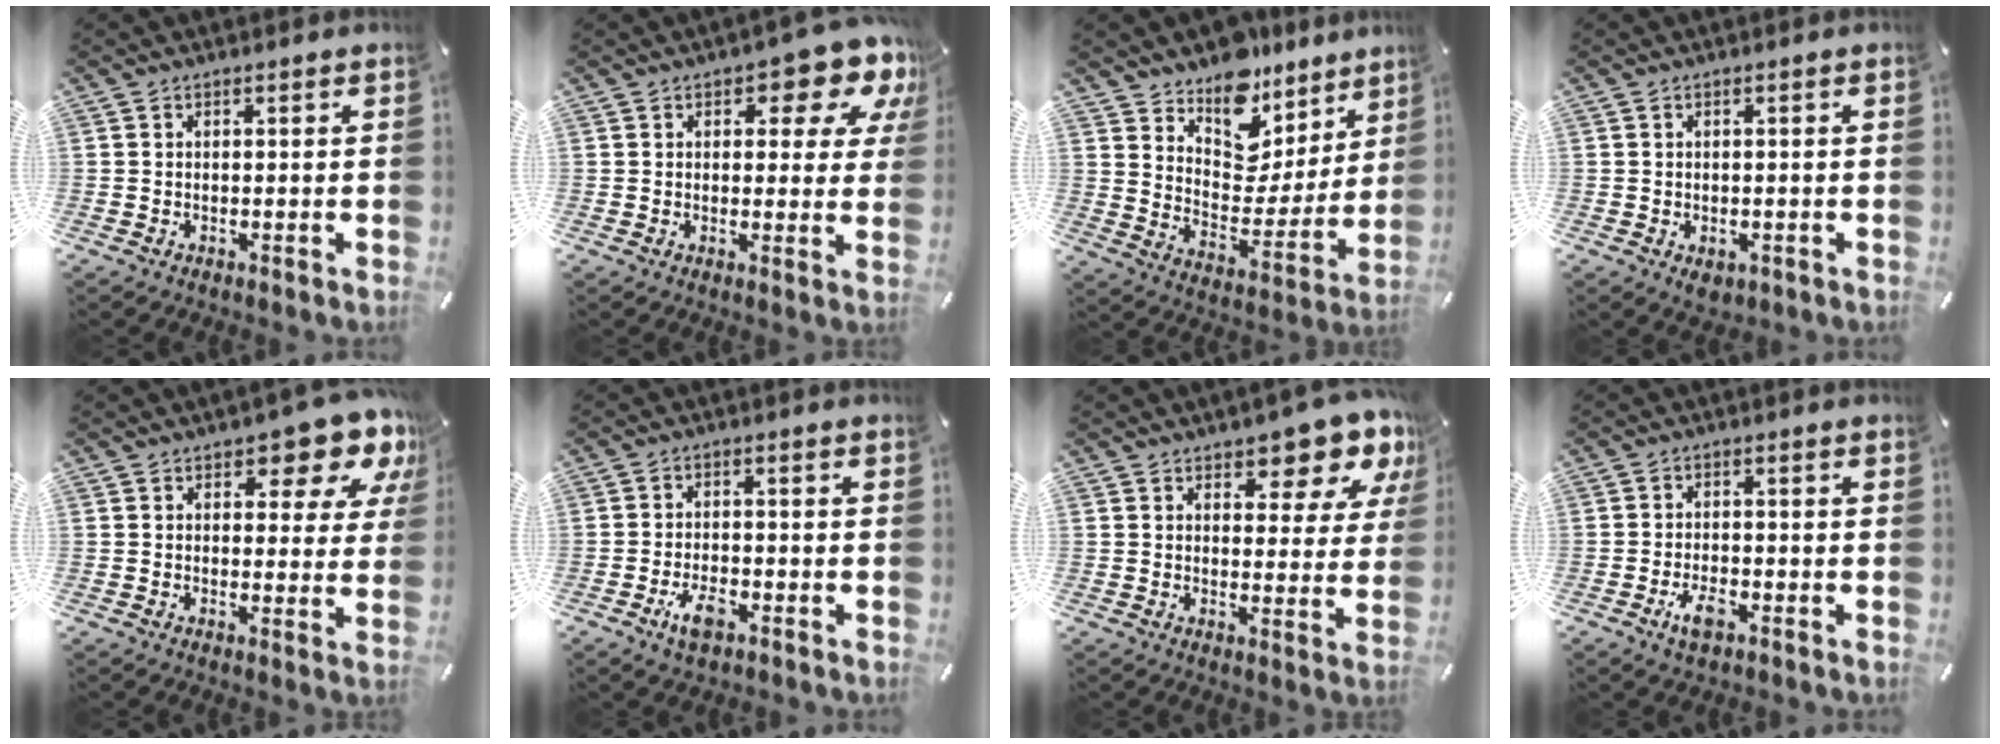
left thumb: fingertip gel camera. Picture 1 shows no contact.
{"total": 9.3, "force": [5.0, 4.3, 6.6], "torque": [-0.072, -0.032, 0.078]}
{"total": 12.6, "force": [10.3, 7.1, 1.6], "torque": [-0.022, -0.113, 0.189]}
{"total": 2.0, "force": [-0.9, 1.5, 0.9], "torque": [-0.013, 0.003, -0.014]}
{"total": 9.1, "force": [5.6, 4.2, 5.7], "torque": [-0.061, -0.040, 0.090]}
{"total": 5.4, "force": [-2.9, 2.7, 3.7], "torque": [-0.075, 0.011, -0.053]}
{"total": 8.8, "force": [6.6, 3.9, 4.3], "torque": [-0.043, -0.059, 0.108]}
{"total": 4.6, "force": [-2.4, 2.2, 3.2], "torque": [-0.069, 0.005, -0.046]}